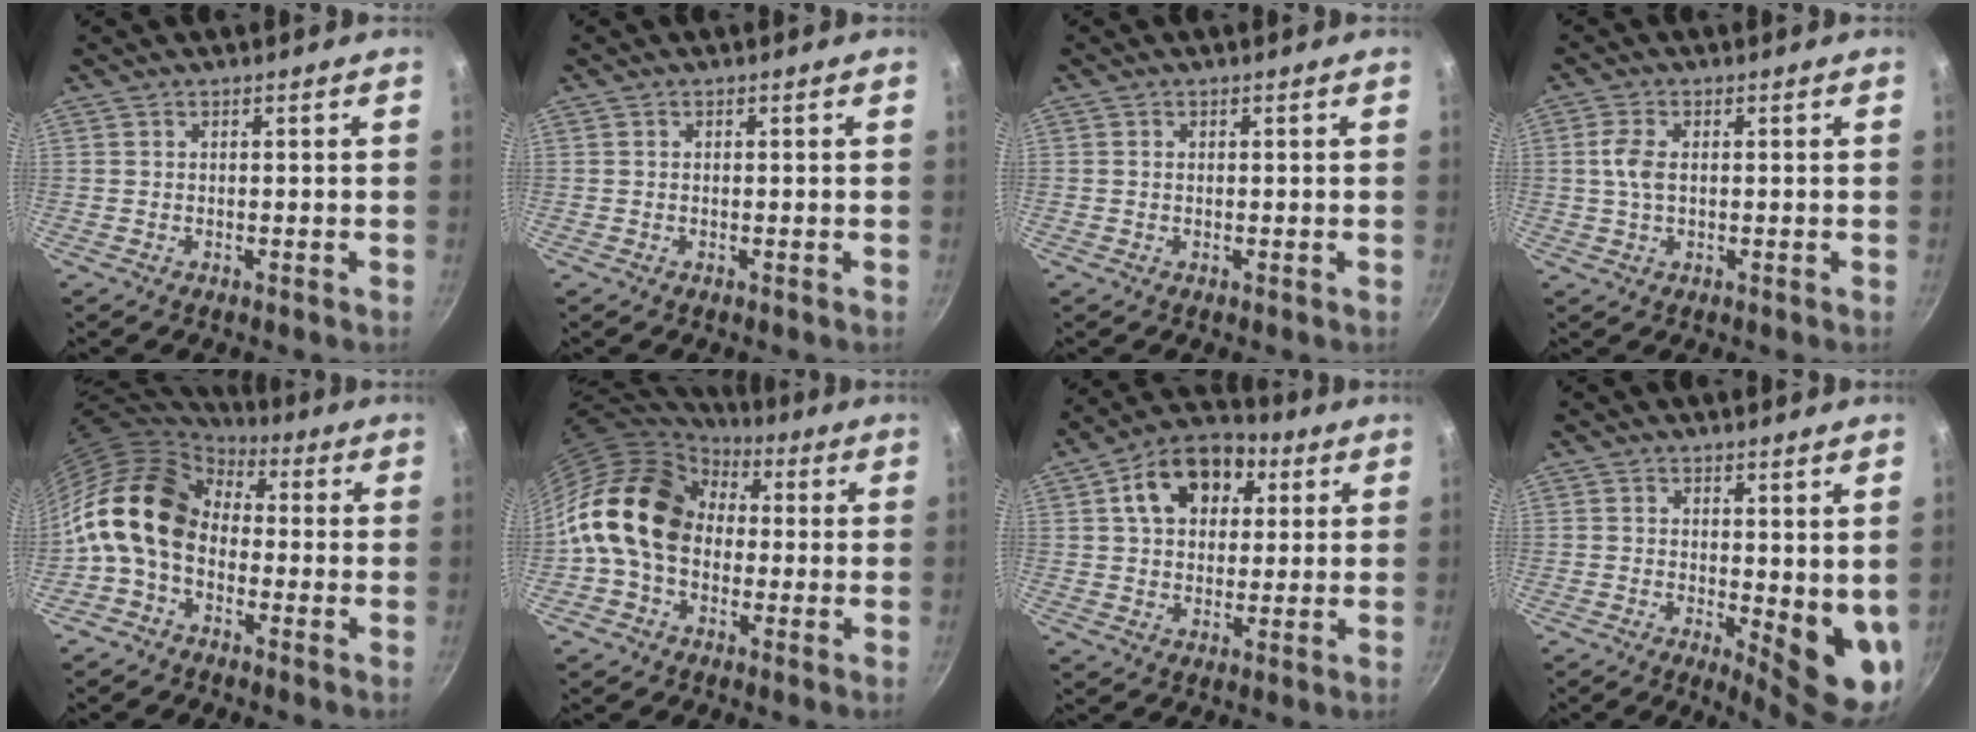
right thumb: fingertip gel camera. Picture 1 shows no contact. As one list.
[{"total": 0.0}, {"total": 0.6, "force": [0.1, 0.5, 0.2], "torque": [-0.003, 0.003, 0.001]}, {"total": 4.1, "force": [0.4, 2.3, 3.4], "torque": [-0.073, 0.006, 0.005]}, {"total": 16.4, "force": [-0.8, 11.9, 11.2], "torque": [-0.203, 0.040, -0.038]}, {"total": 18.2, "force": [1.5, 13.8, 11.9], "torque": [-0.194, 0.038, 0.009]}, {"total": 14.1, "force": [4.6, 10.0, 8.7], "torque": [-0.113, 0.014, 0.059]}, {"total": 9.2, "force": [0.7, 3.8, 8.3], "torque": [-0.085, -0.024, 0.015]}]